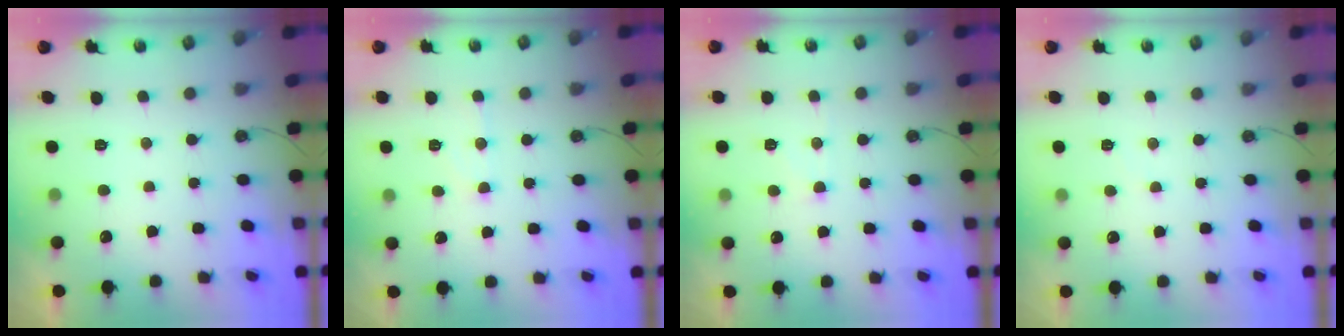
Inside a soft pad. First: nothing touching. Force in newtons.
{"total": 7.9, "press": 7.9, "slide": 0.6}
{"total": 6.1, "press": 6.0, "slide": 0.7}
{"total": 2.6, "press": 2.6, "slide": 0.3}